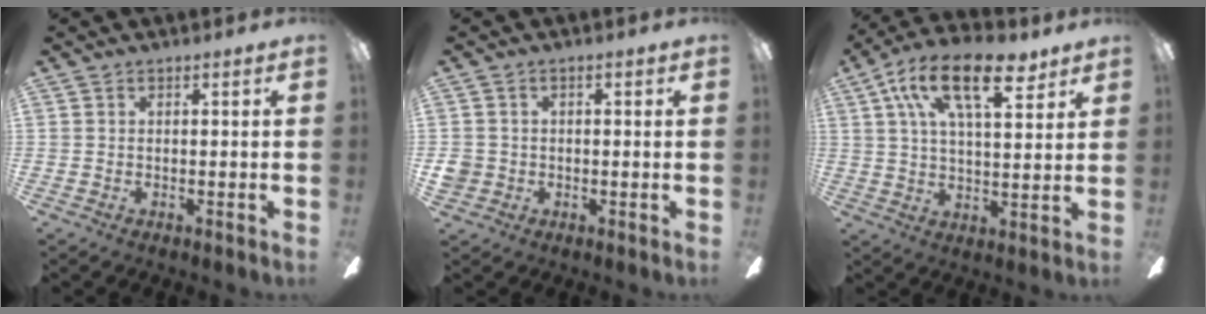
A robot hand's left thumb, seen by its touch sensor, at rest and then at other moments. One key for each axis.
{"total": 3.5, "fx": -0.6, "fy": 3.3, "fz": 0.8, "tx": -0.010, "ty": 0.008, "tz": -0.011}
{"total": 17.2, "fx": 9.3, "fy": 7.6, "fz": 12.4, "tx": -0.203, "ty": -0.022, "tz": 0.156}